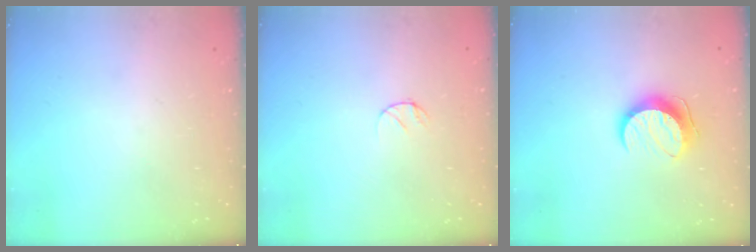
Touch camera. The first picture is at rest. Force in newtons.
{"total": 3.9, "press": 3.9, "slide": 0.4}
{"total": 9.8, "press": 9.8, "slide": 0.1}